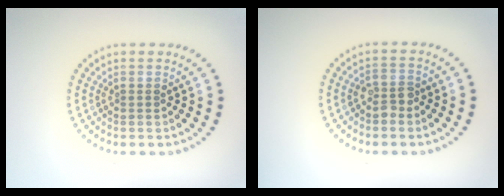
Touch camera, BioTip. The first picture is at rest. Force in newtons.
{"total": 1.8, "press": 1.6, "slide": 0.6}